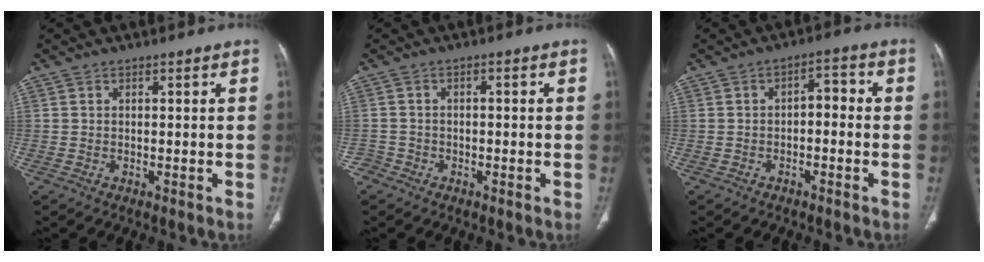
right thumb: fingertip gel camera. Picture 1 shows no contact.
{"total": 2.3, "force": [-1.6, 1.7, -0.1], "torque": [0.010, 0.014, -0.033]}
{"total": 4.1, "force": [-0.9, 2.4, 3.2], "torque": [-0.030, 0.029, -0.021]}